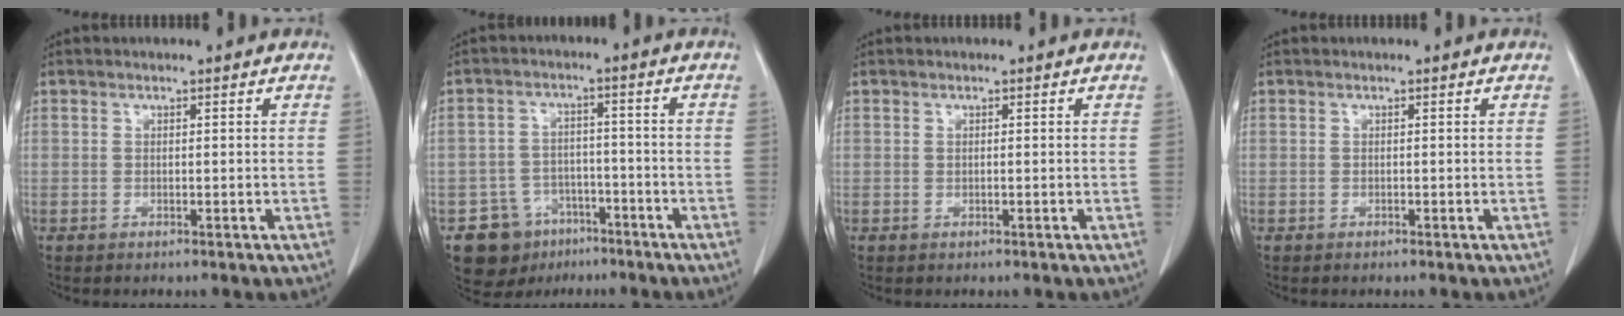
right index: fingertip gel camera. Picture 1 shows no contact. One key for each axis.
{"total": 8.3, "fx": -4.9, "fy": 6.6, "fz": 1.2, "tx": -0.021, "ty": 0.018, "tz": -0.068}
{"total": 0.0}
{"total": 0.0}